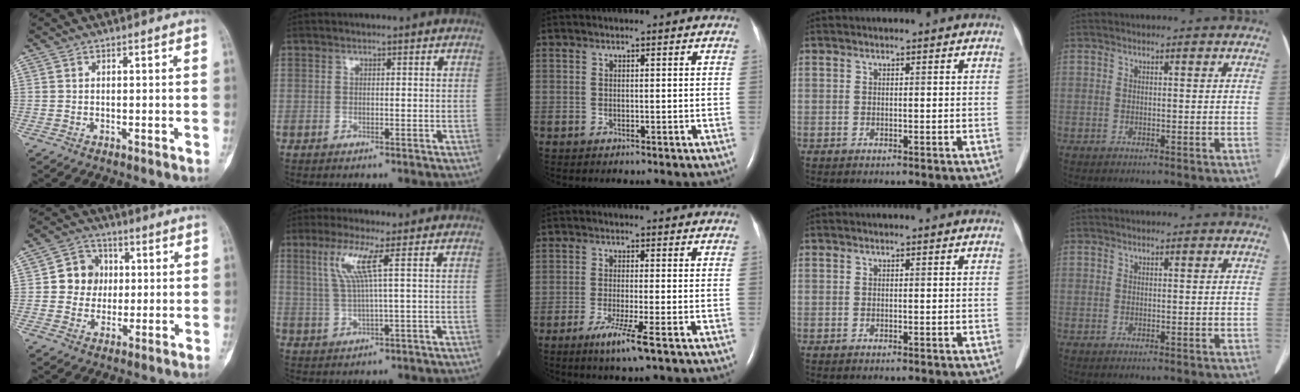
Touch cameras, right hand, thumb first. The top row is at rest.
{"thumb": {"total": 8.2, "force": [0.7, 7.6, 3.0], "torque": [-0.002, 0.009, 0.005]}, "index": {"total": 5.6, "force": [2.1, -0.7, 5.1], "torque": [-0.109, 0.003, 0.046]}, "middle": {"total": 5.1, "force": [-2.8, -0.5, 4.2], "torque": [-0.081, -0.018, -0.052]}}